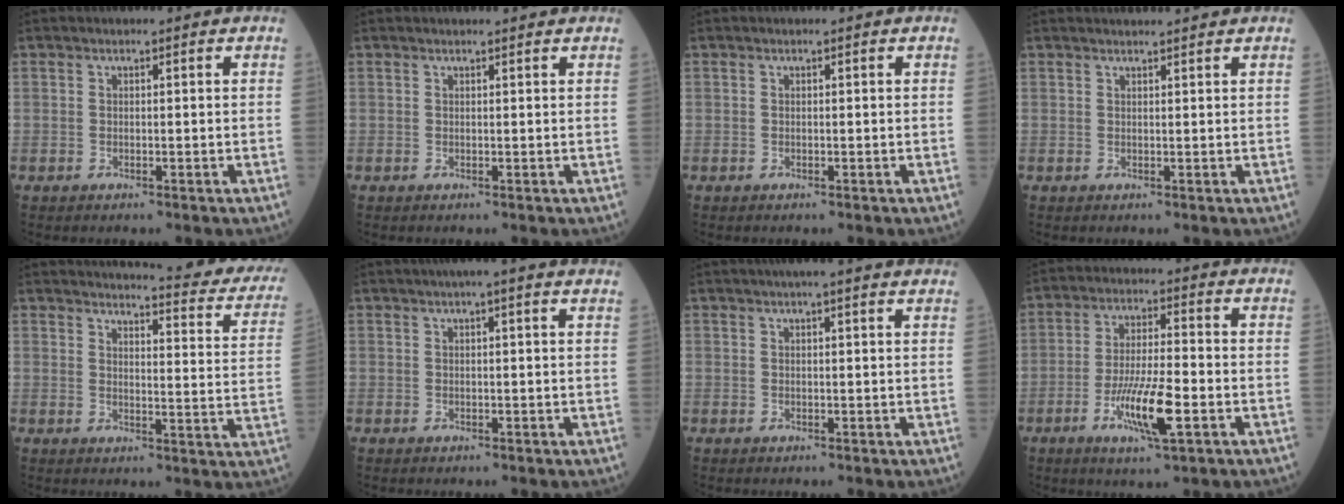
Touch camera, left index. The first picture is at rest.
{"total": 1.6, "force": [1.6, -0.2, 0.3], "torque": [-0.008, 0.007, 0.022]}
{"total": 0.0}
{"total": 3.2, "force": [3.1, -0.2, 0.8], "torque": [-0.011, 0.019, 0.042]}
{"total": 19.5, "force": [17.9, 2.1, 7.4], "torque": [-0.081, -0.080, 0.188]}
{"total": 4.7, "force": [3.6, -0.3, 3.0], "torque": [-0.043, 0.025, 0.045]}
{"total": 7.1, "force": [6.0, 0.1, 3.8], "torque": [-0.053, 0.027, 0.068]}
{"total": 9.1, "force": [-3.4, 1.1, 8.3], "torque": [-0.161, -0.013, -0.061]}